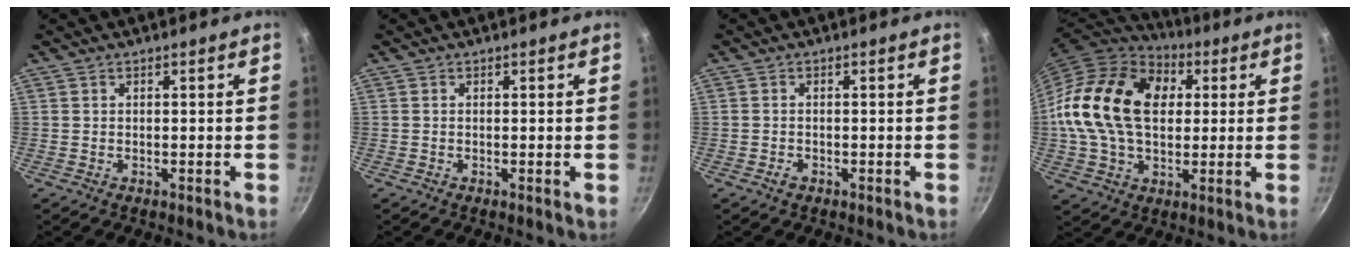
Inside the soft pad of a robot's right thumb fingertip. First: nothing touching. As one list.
[{"total": 0.0}, {"total": 1.2, "force": [-0.7, 0.8, 0.6], "torque": [-0.013, 0.004, -0.014]}, {"total": 22.3, "force": [3.4, 15.4, 15.7], "torque": [-0.264, 0.023, 0.050]}]